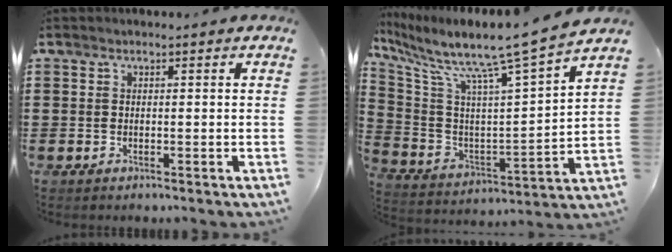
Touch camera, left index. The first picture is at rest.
{"total": 10.0, "force": [8.4, -0.4, 5.3], "torque": [-0.129, -0.076, 0.126]}